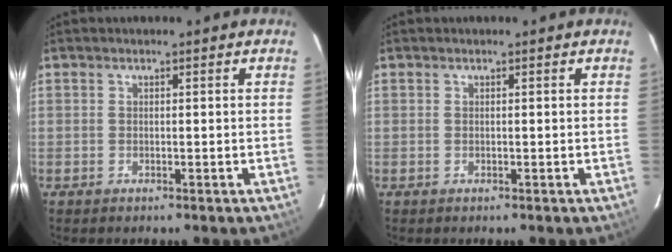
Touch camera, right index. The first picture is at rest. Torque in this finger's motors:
{"motor_torque": [0.00, 0.00, 0.00, 0.00]}